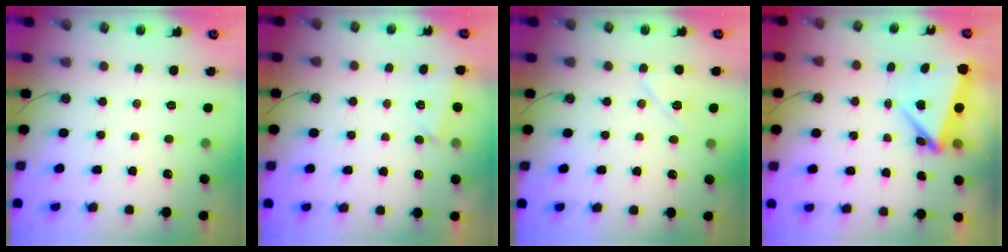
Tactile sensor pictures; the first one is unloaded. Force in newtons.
{"total": 1.9, "press": 1.7, "slide": 0.7}
{"total": 6.8, "press": 6.8, "slide": 0.3}
{"total": 6.1, "press": 4.6, "slide": 4.1}